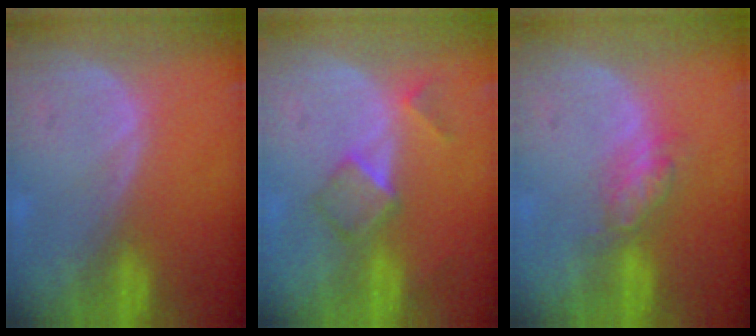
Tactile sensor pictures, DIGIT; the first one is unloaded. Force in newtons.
{"total": 5.1, "press": 4.4, "slide": 2.6}
{"total": 4.7, "press": 4.2, "slide": 2.1}